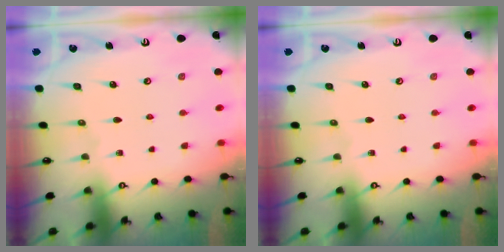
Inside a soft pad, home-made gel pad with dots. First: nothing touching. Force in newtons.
{"total": 0.0}